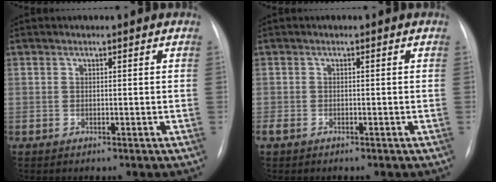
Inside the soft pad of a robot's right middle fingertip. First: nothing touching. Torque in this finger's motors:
{"motor_torque": [0.69, -1.45, 1.01, 0.21]}